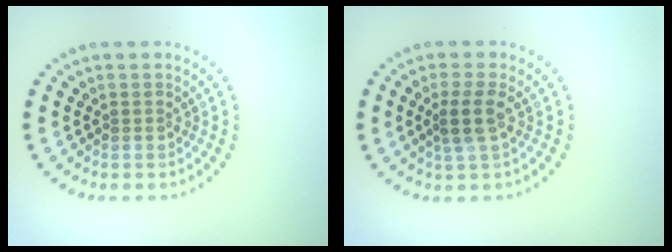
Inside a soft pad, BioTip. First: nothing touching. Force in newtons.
{"total": 2.5, "press": 2.1, "slide": 1.4}